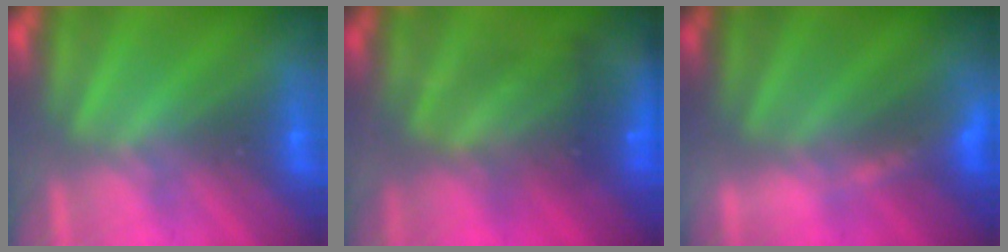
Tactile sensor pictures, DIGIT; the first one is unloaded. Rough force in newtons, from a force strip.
{"total": 8.6}
{"total": 3.3}